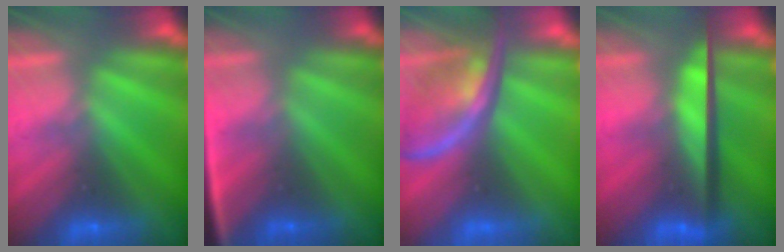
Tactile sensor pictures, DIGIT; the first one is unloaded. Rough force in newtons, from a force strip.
{"total": 2.5}
{"total": 2.5}
{"total": 8.8}